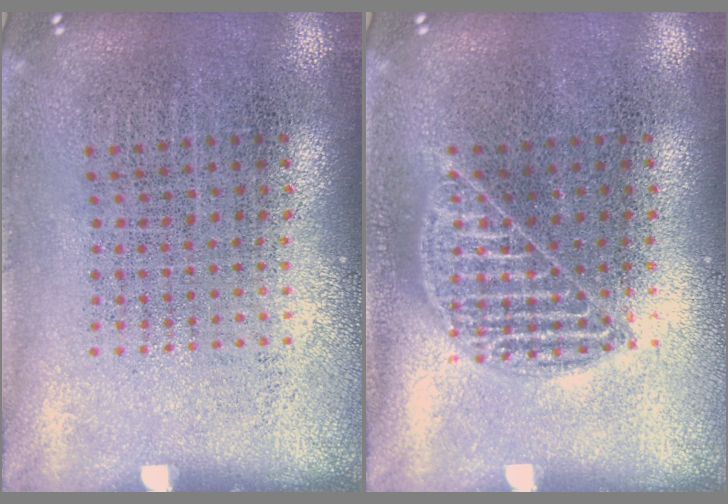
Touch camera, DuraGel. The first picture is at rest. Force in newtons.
{"total": 1.6, "press": 1.6, "slide": 0.2}